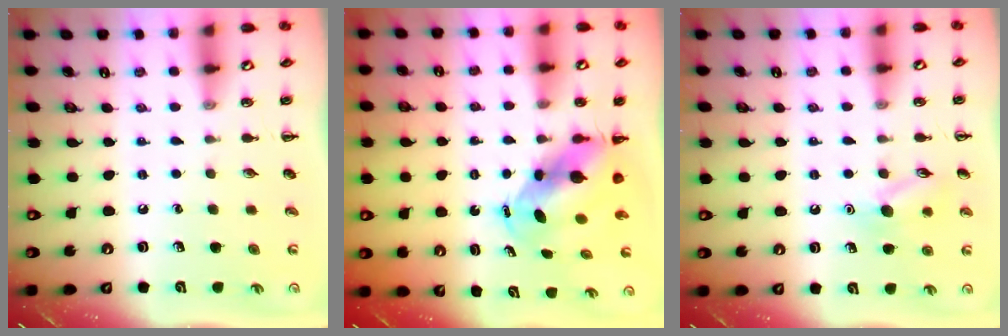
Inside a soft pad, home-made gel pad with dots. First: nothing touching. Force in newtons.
{"total": 6.8, "press": 6.6, "slide": 1.7}
{"total": 9.7, "press": 9.6, "slide": 1.0}